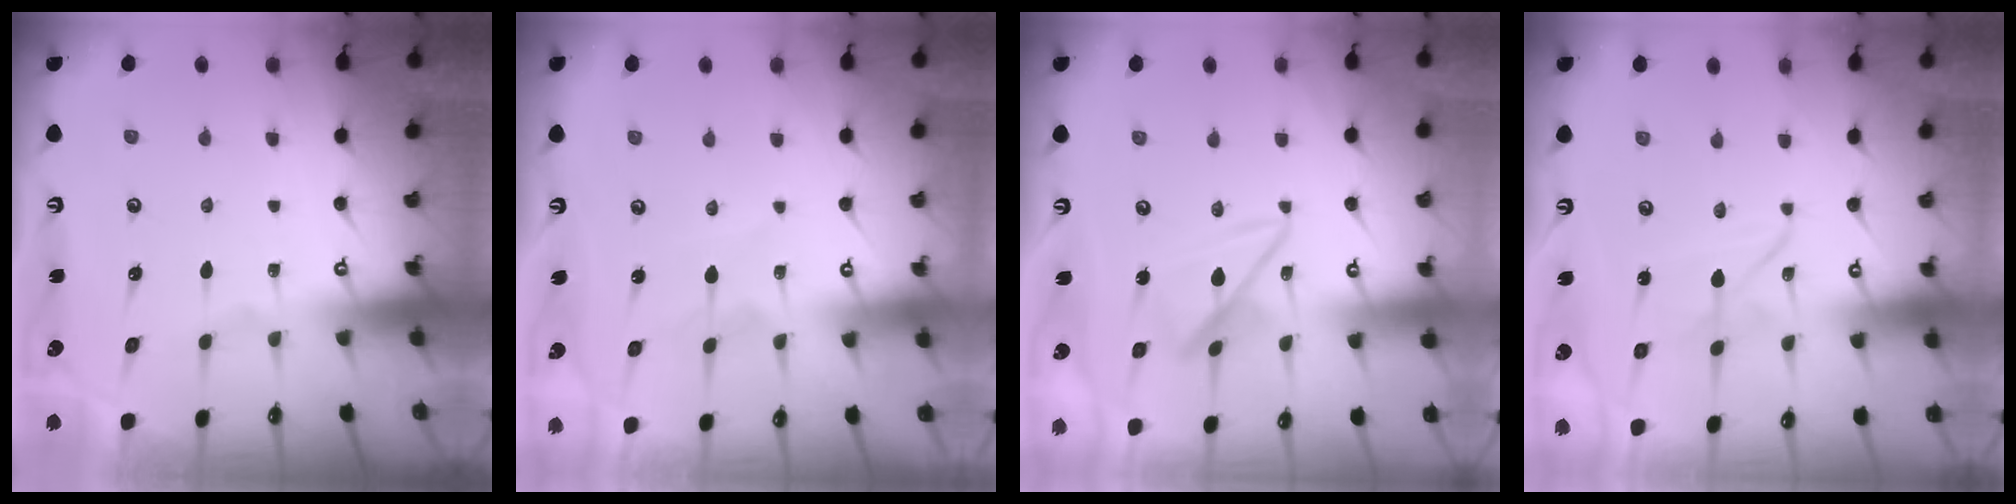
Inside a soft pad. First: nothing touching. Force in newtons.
{"total": 1.6, "press": 1.5, "slide": 0.3}
{"total": 11.4, "press": 11.3, "slide": 1.0}
{"total": 1.8, "press": 1.8, "slide": 0.2}